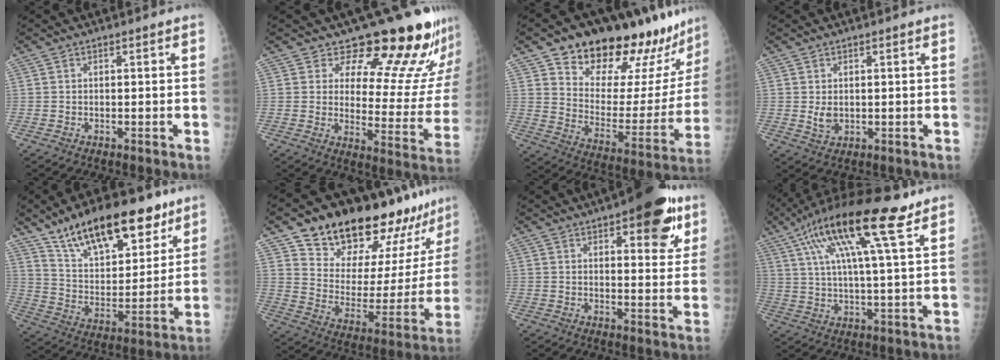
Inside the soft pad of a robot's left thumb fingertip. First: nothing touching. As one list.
[{"total": 18.6, "force": [15.9, 6.3, 7.3], "torque": [-0.041, -0.128, 0.190]}, {"total": 26.5, "force": [20.0, 10.4, 13.8], "torque": [-0.160, -0.095, 0.290]}, {"total": 2.6, "force": [0.4, 1.9, 1.7], "torque": [-0.024, -0.008, 0.014]}, {"total": 22.5, "force": [15.0, 9.8, 13.7], "torque": [-0.177, -0.051, 0.254]}, {"total": 25.0, "force": [20.6, 10.0, 10.2], "torque": [-0.110, -0.109, 0.300]}, {"total": 13.7, "force": [7.2, 5.3, 10.4], "torque": [-0.093, -0.025, 0.089]}, {"total": 19.9, "force": [10.1, 4.3, 16.6], "torque": [-0.294, 0.003, 0.169]}]